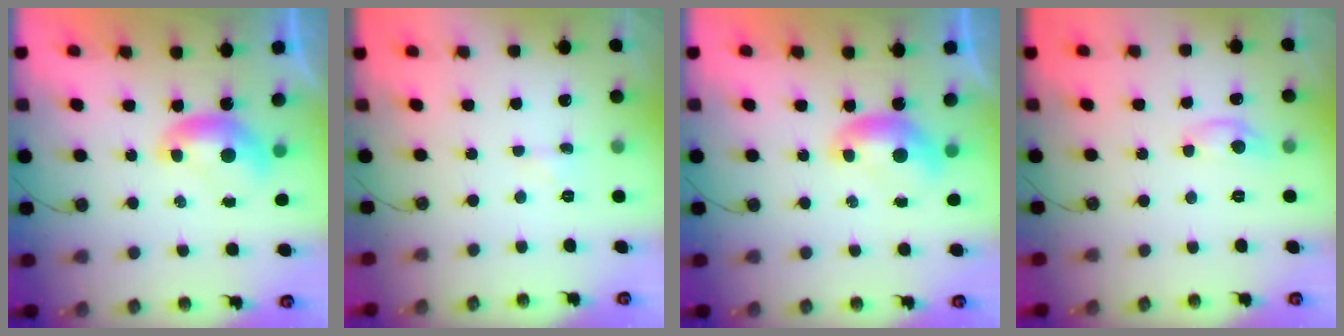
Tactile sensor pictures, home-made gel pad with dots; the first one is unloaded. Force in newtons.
{"total": 0.5, "press": 0.5, "slide": 0.2}
{"total": 0.0}
{"total": 1.1, "press": 1.0, "slide": 0.2}